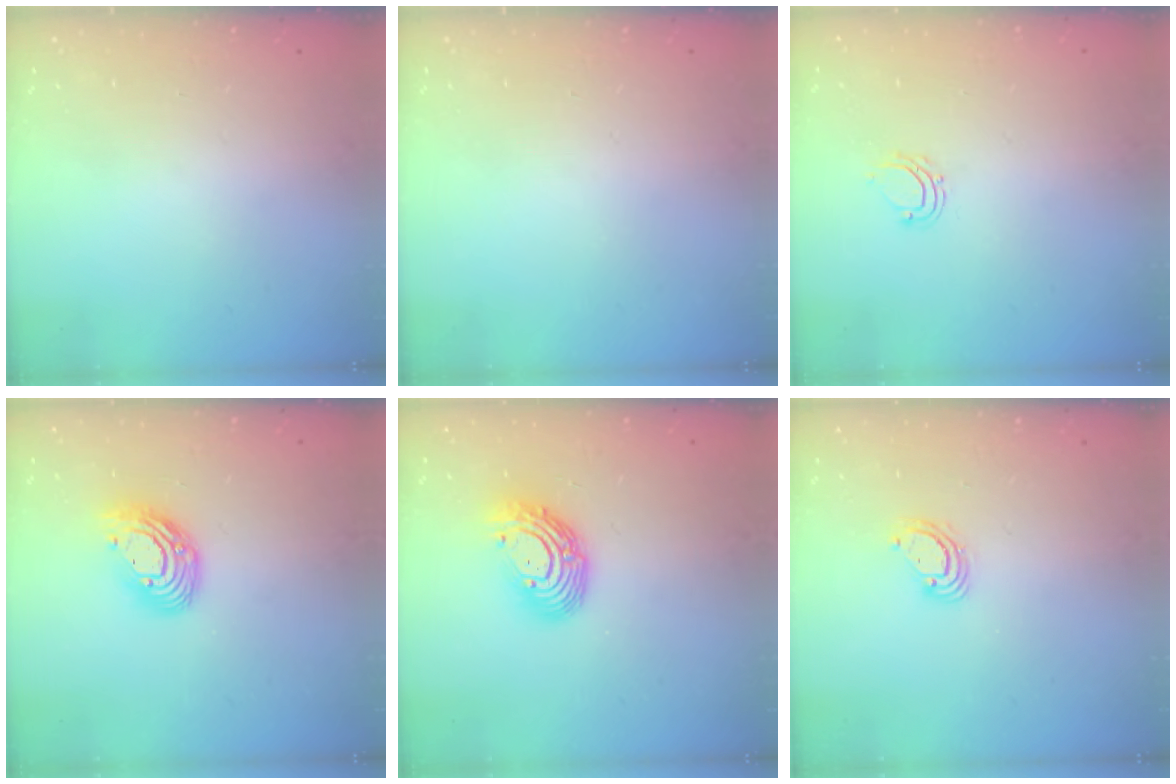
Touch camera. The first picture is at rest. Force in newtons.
{"total": 0.0}
{"total": 4.5, "press": 4.4, "slide": 0.6}
{"total": 12.2, "press": 12.1, "slide": 1.1}
{"total": 11.9, "press": 11.8, "slide": 1.3}
{"total": 3.9, "press": 3.9, "slide": 0.1}